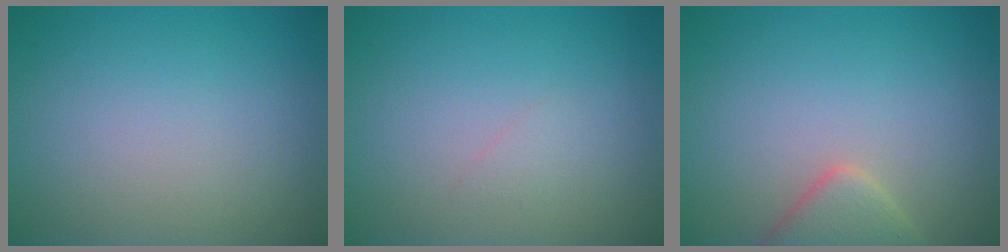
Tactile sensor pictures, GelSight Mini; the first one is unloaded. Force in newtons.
{"total": 0.6, "press": 0.6, "slide": 0.0}
{"total": 2.8, "press": 2.8, "slide": 0.3}